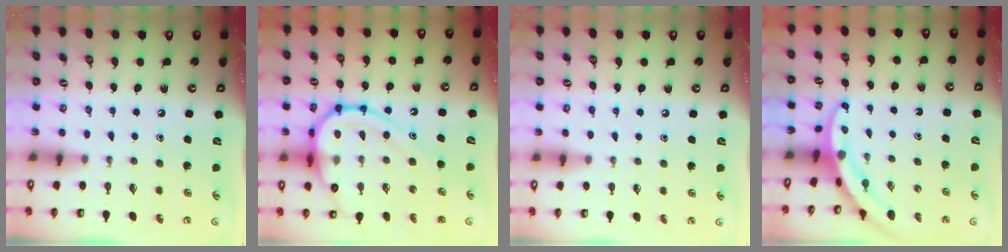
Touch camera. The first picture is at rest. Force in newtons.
{"total": 17.5, "press": 17.4, "slide": 1.4}
{"total": 4.0, "press": 3.9, "slide": 0.6}
{"total": 3.3, "press": 3.3, "slide": 0.2}